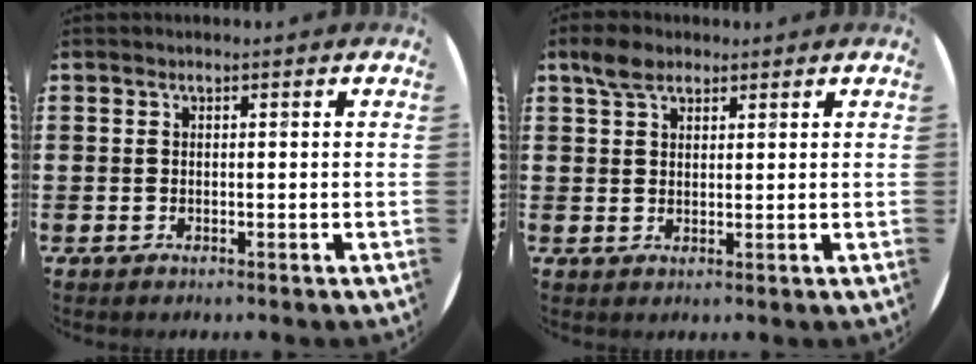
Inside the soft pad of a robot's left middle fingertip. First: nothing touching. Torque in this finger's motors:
{"motor_torque": [0.49, -0.44, 0.05, 0.01]}